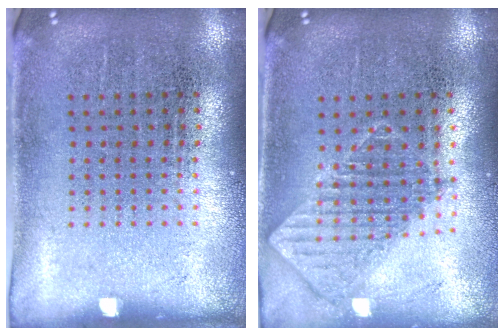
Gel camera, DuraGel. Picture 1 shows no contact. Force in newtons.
{"total": 1.0, "press": 1.0, "slide": 0.2}